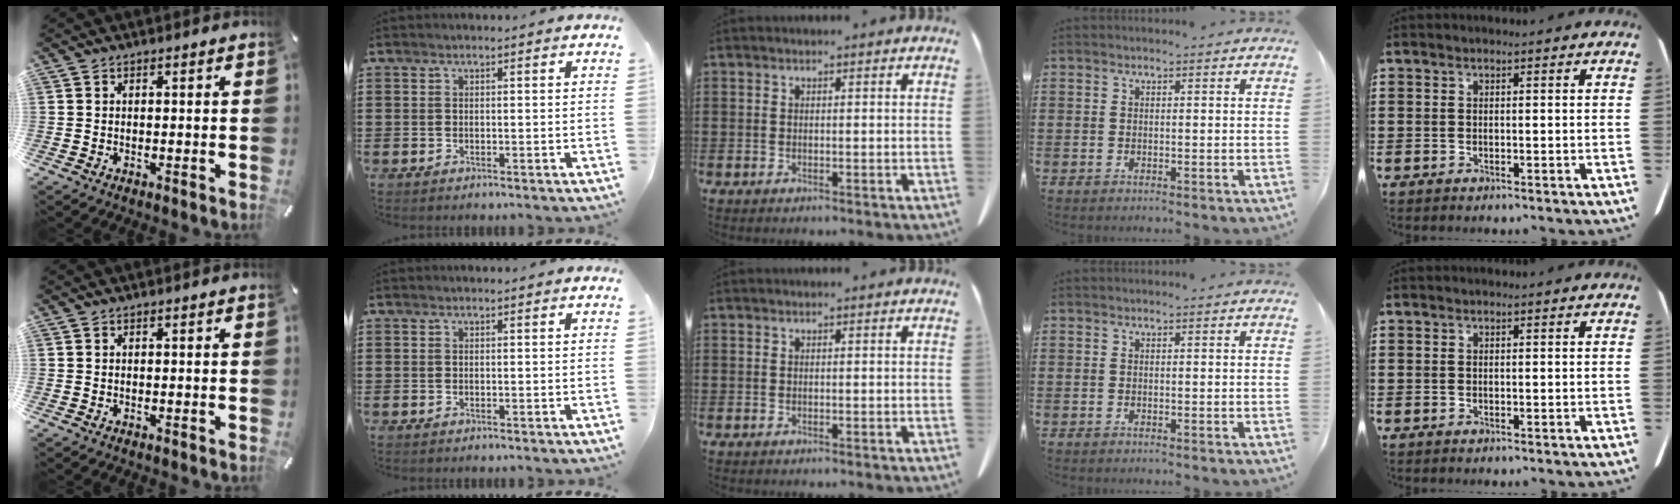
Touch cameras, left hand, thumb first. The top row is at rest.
{}